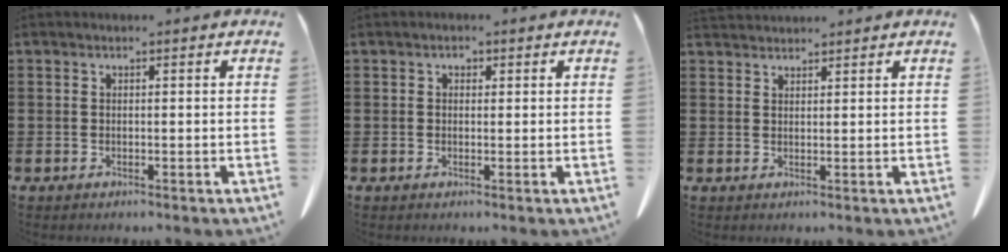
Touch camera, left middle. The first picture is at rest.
{"total": 1.0, "force": [0.3, 0.7, 0.5], "torque": [-0.014, 0.005, 0.007]}
{"total": 2.0, "force": [2.0, 0.3, 0.1], "torque": [-0.008, -0.003, 0.041]}